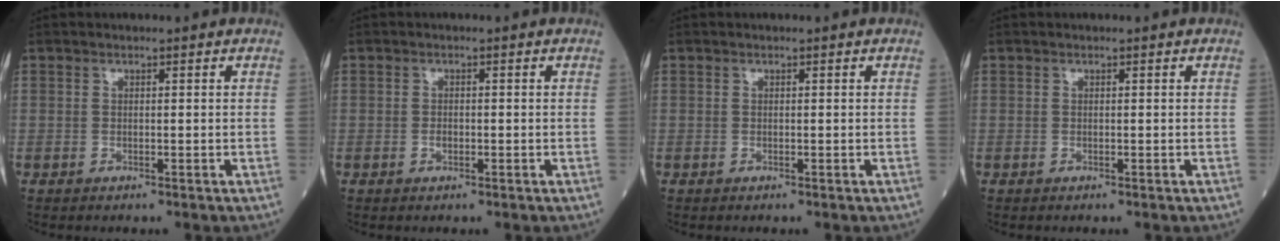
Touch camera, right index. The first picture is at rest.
{"total": 1.0, "force": [-0.3, 0.6, 0.8], "torque": [-0.013, 0.001, -0.005]}
{"total": 0.0}
{"total": 0.0}